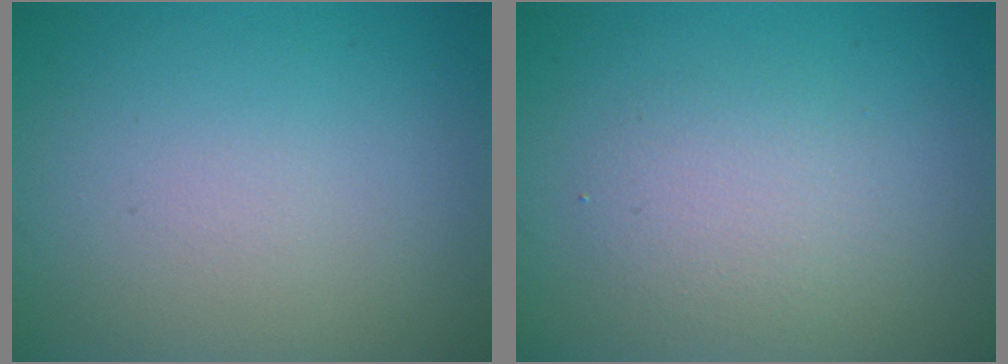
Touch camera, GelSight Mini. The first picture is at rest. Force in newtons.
{"total": 2.4, "press": 2.4, "slide": 0.3}